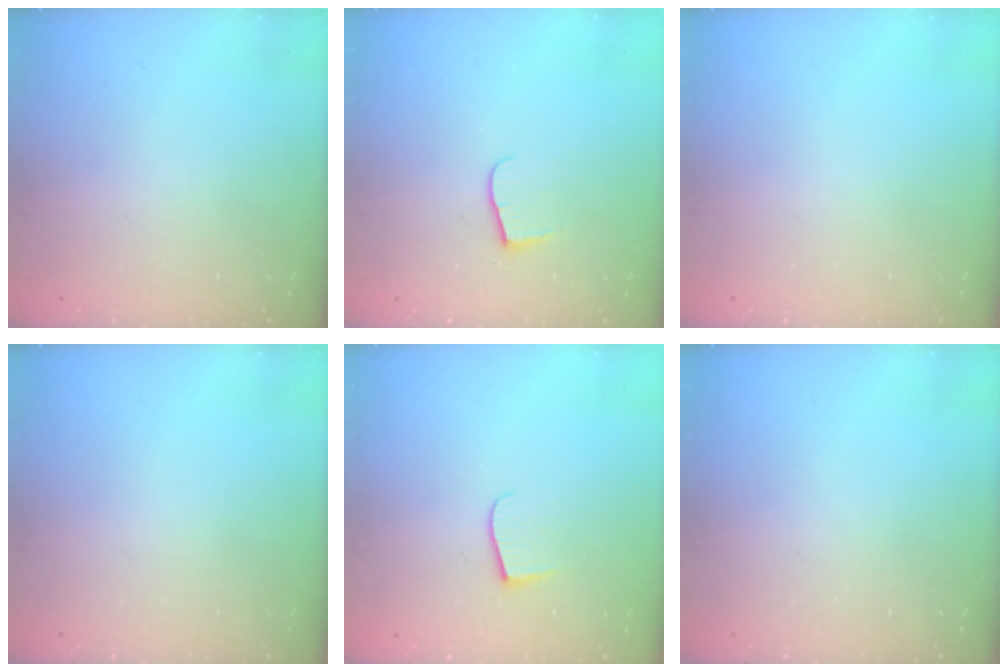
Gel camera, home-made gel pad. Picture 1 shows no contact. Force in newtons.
{"total": 6.5, "press": 6.5, "slide": 0.7}
{"total": 0.0}
{"total": 0.0}
{"total": 5.9, "press": 5.9, "slide": 0.4}
{"total": 0.0}